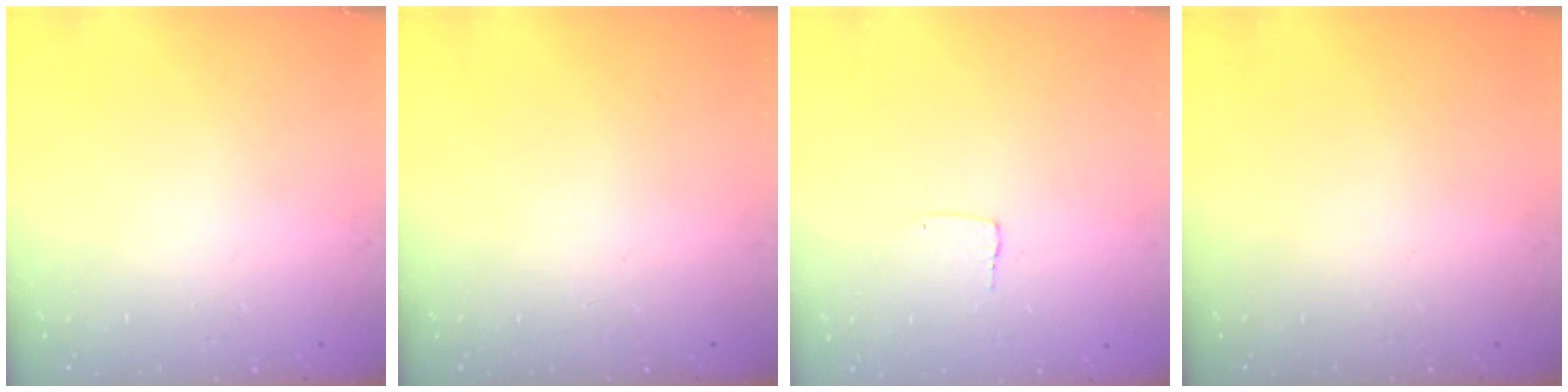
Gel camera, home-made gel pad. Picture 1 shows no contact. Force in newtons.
{"total": 0.0}
{"total": 3.7, "press": 3.7, "slide": 0.1}
{"total": 0.0}